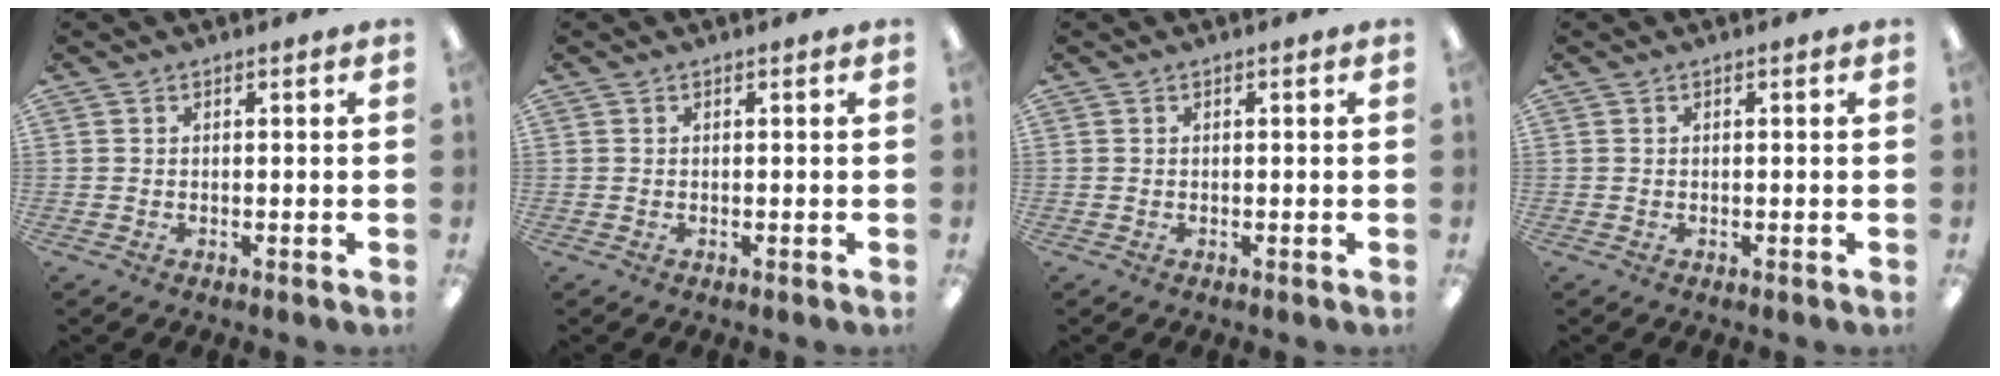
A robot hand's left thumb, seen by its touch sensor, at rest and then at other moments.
{"total": 0.0}
{"total": 0.0}
{"total": 0.0}